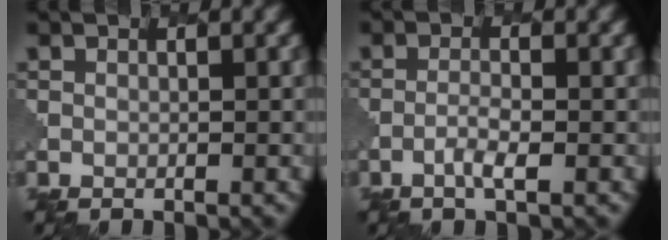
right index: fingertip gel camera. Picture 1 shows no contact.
{"total": 1.4, "force": [-0.7, 0.2, 1.2], "torque": [-0.026, 0.004, -0.016]}